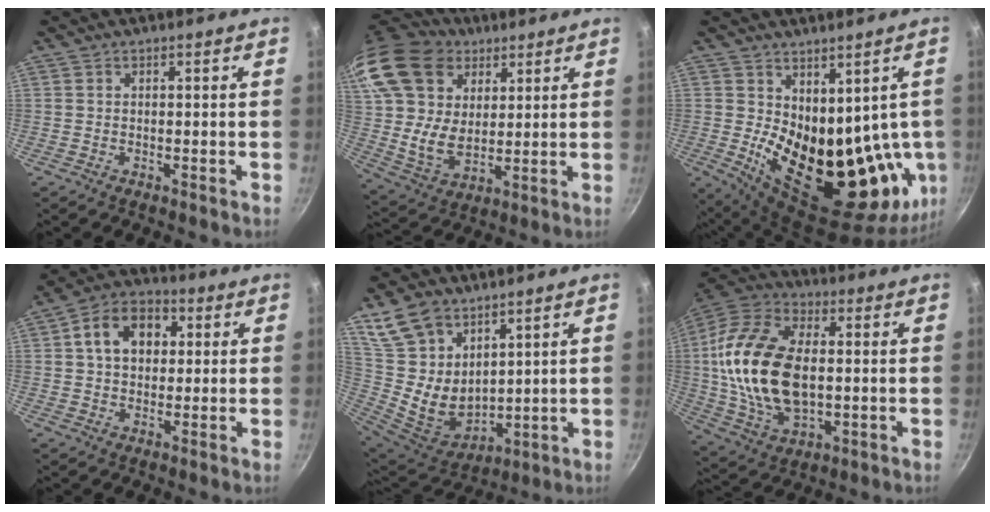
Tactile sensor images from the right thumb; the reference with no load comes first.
{"total": 23.9, "force": [12.3, 16.5, 12.2], "torque": [-0.243, -0.017, 0.233]}
{"total": 21.4, "force": [1.4, 12.5, 17.4], "torque": [-0.203, -0.039, 0.057]}
{"total": 11.1, "force": [2.4, 8.1, 7.2], "torque": [-0.090, 0.018, 0.024]}
{"total": 16.1, "force": [9.1, 10.7, 7.9], "torque": [-0.131, -0.057, 0.196]}
{"total": 23.5, "force": [0.7, 14.1, 18.7], "torque": [-0.354, 0.013, 0.011]}